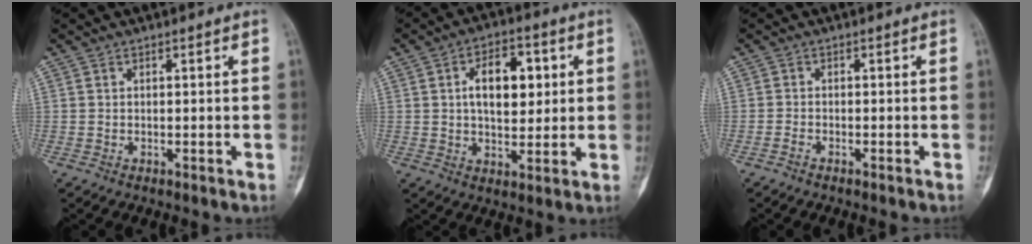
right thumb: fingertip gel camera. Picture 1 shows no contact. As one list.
[{"total": 11.0, "force": [2.4, 6.3, 8.7], "torque": [-0.101, -0.001, 0.036]}, {"total": 0.9, "force": [-0.8, 0.1, 0.4], "torque": [-0.010, 0.006, -0.017]}]